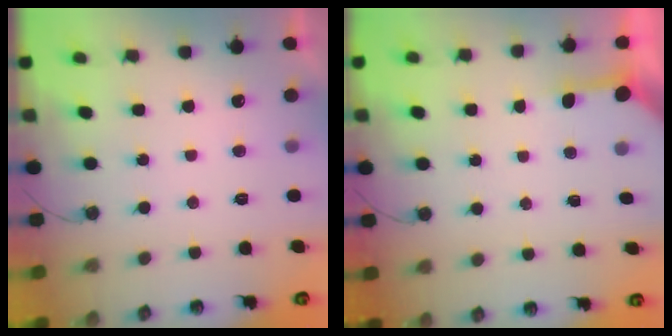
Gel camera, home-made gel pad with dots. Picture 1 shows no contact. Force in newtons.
{"total": 3.2, "press": 3.2, "slide": 0.5}